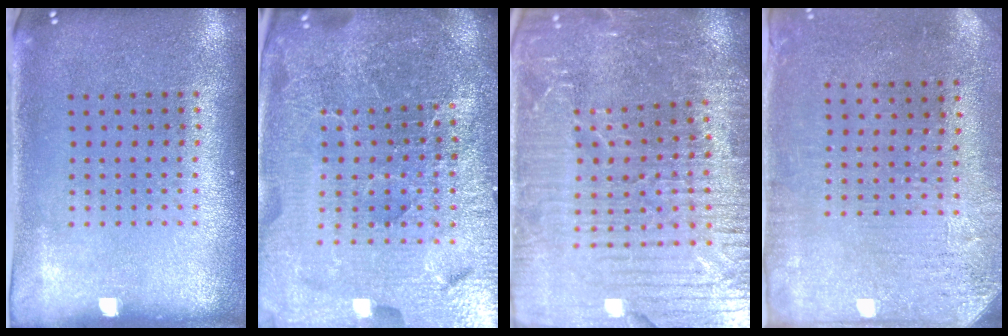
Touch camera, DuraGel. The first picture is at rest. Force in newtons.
{"total": 6.6, "press": 5.9, "slide": 3.0}
{"total": 5.3, "press": 4.8, "slide": 2.0}
{"total": 3.1, "press": 2.5, "slide": 1.8}